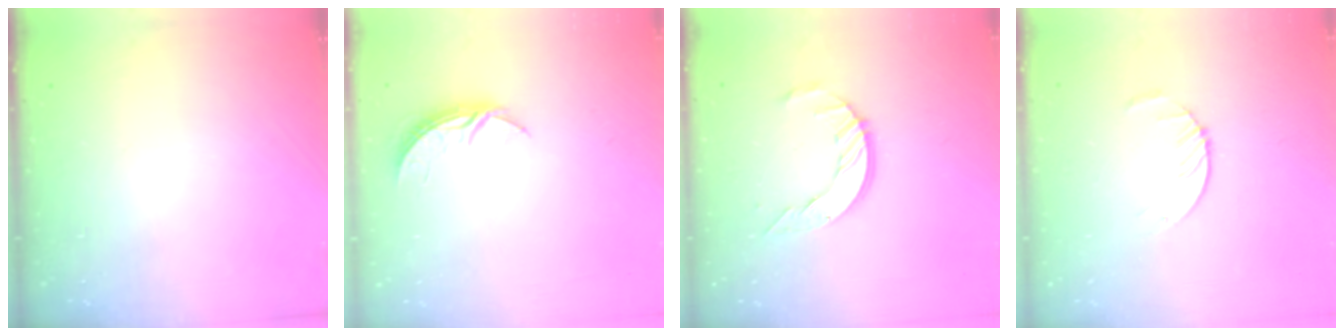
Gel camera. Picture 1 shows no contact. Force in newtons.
{"total": 4.3, "press": 4.3, "slide": 0.3}
{"total": 9.3, "press": 9.3, "slide": 0.9}
{"total": 3.8, "press": 3.8, "slide": 0.4}